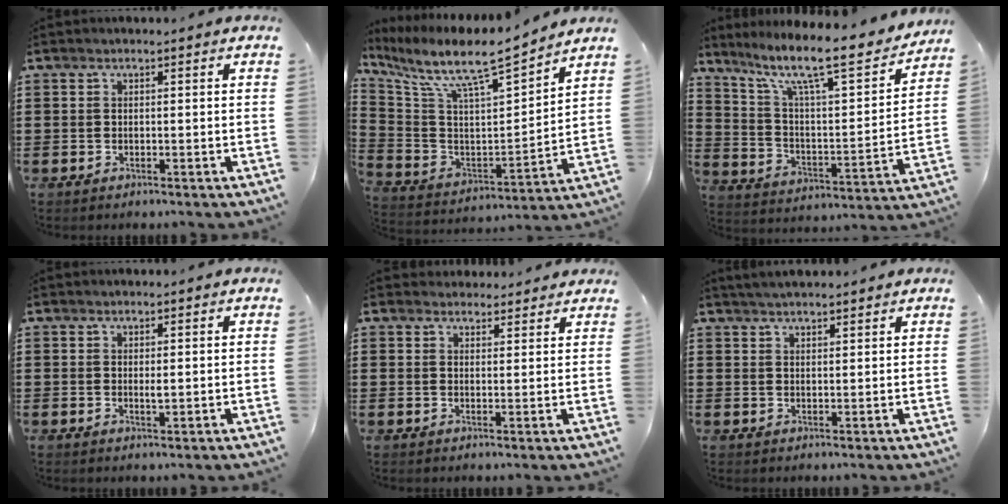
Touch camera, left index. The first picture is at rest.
{"total": 9.4, "force": [7.8, 1.3, 5.2], "torque": [-0.135, -0.057, 0.126]}
{"total": 11.3, "force": [8.8, 1.5, 7.0], "torque": [-0.152, -0.060, 0.140]}
{"total": 1.3, "force": [0.3, 0.3, 1.2], "torque": [-0.023, 0.000, 0.005]}
{"total": 2.7, "force": [2.6, 0.8, 0.0], "torque": [0.001, -0.005, 0.048]}
{"total": 2.2, "force": [2.1, 0.3, 0.4], "torque": [-0.011, 0.003, 0.042]}